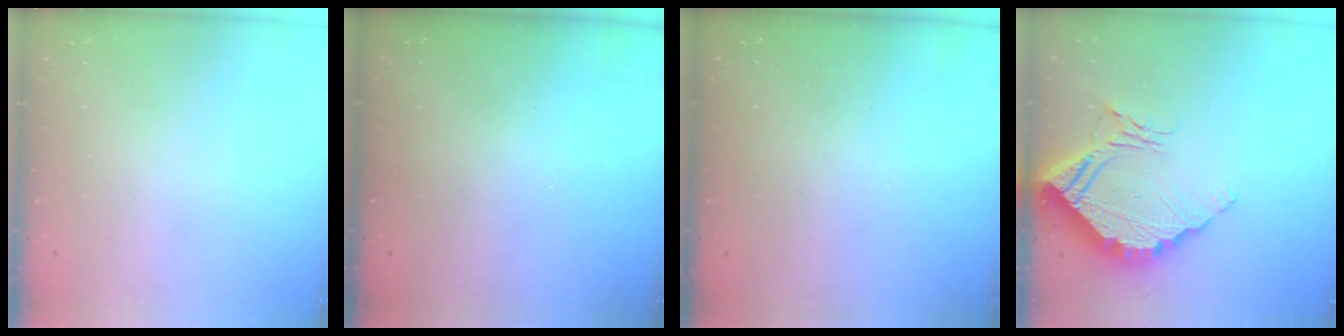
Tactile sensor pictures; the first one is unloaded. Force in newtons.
{"total": 3.0, "press": 3.0, "slide": 0.1}
{"total": 2.9, "press": 2.9, "slide": 0.3}
{"total": 13.4, "press": 13.3, "slide": 1.2}